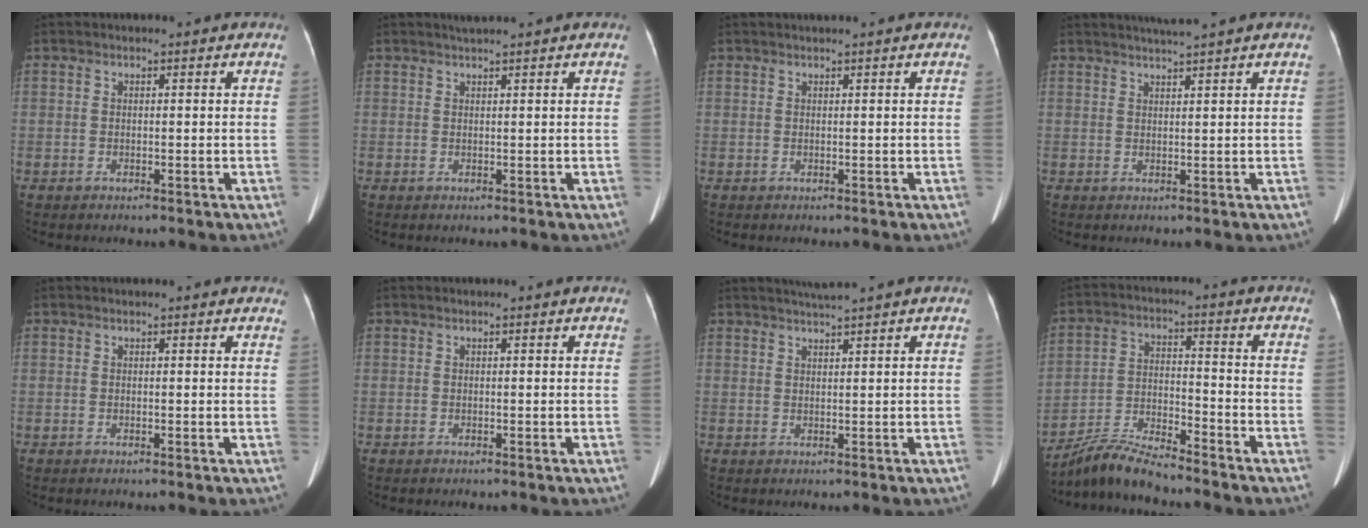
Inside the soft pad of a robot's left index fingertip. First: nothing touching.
{"total": 1.2, "force": [1.1, -0.3, 0.5], "torque": [-0.010, 0.006, 0.025]}
{"total": 0.8, "force": [0.7, -0.2, 0.4], "torque": [-0.009, 0.009, 0.019]}
{"total": 3.5, "force": [3.1, -1.1, 1.3], "torque": [-0.017, 0.010, 0.053]}
{"total": 2.4, "force": [2.3, 0.5, 0.7], "torque": [-0.007, 0.002, 0.007]}
{"total": 0.0}
{"total": 2.8, "force": [2.4, -1.0, 1.0], "torque": [-0.015, 0.008, 0.047]}
{"total": 9.1, "force": [-8.7, -0.2, 2.6], "torque": [-0.056, -0.010, -0.160]}